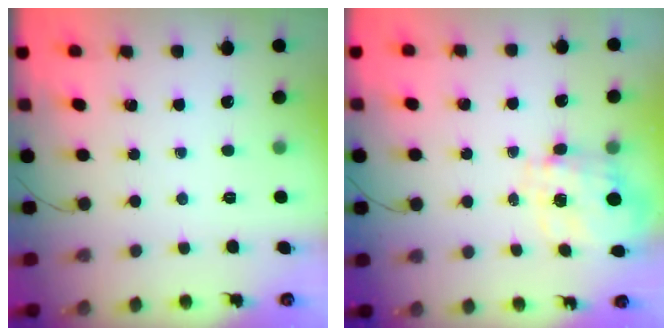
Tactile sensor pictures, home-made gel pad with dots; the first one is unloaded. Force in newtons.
{"total": 3.4, "press": 3.2, "slide": 1.0}